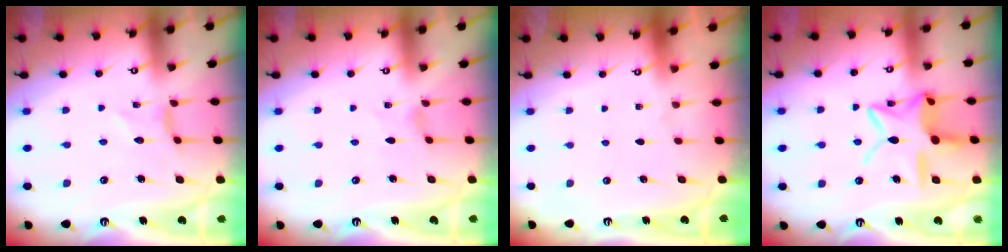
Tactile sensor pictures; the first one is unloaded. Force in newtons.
{"total": 0.6, "press": 0.6, "slide": 0.2}
{"total": 0.0}
{"total": 14.7, "press": 14.7, "slide": 1.0}